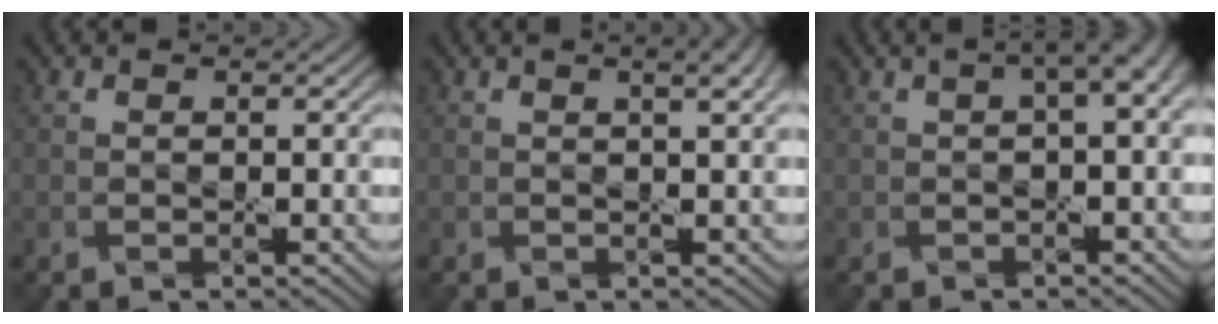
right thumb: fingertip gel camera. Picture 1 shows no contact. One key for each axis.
{"total": 3.9, "fx": 1.8, "fy": 1.1, "fz": 3.3, "tx": -0.038, "ty": 0.006, "tz": 0.010}
{"total": 4.1, "fx": 0.9, "fy": 0.9, "fz": 3.9, "tx": -0.054, "ty": 0.017, "tz": 0.015}